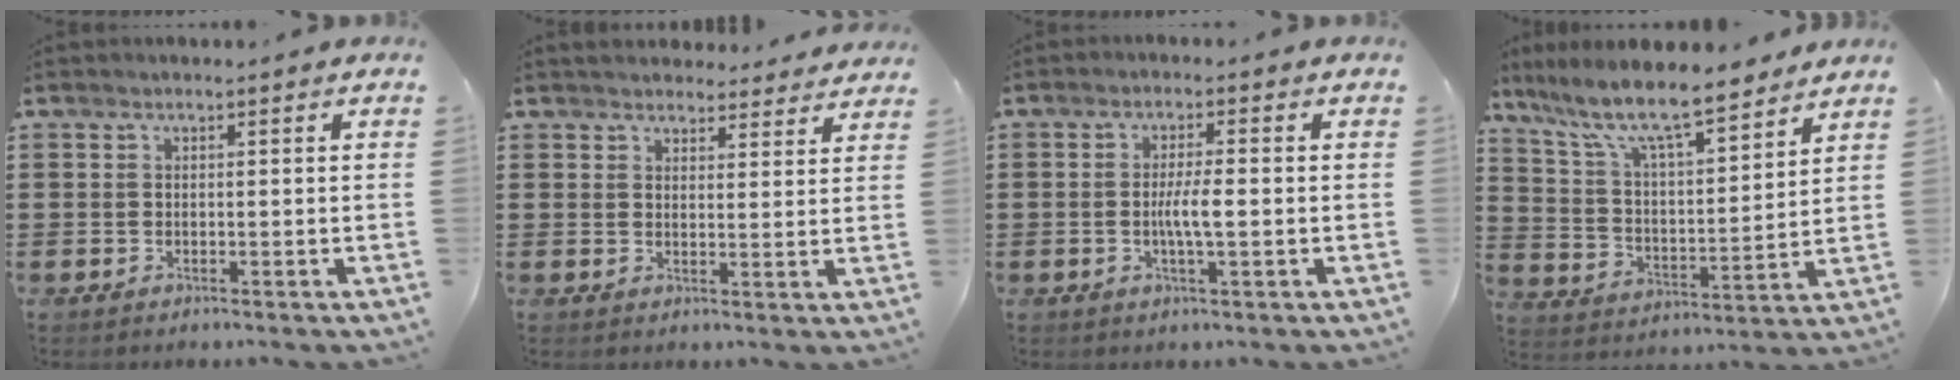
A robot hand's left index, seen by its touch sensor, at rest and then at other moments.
{"total": 3.5, "force": [3.5, 0.6, 0.3], "torque": [-0.008, -0.012, 0.063]}
{"total": 4.1, "force": [-0.5, 0.6, 4.0], "torque": [-0.077, -0.002, -0.012]}
{"total": 9.6, "force": [8.1, 1.5, 4.9], "torque": [-0.129, -0.045, 0.137]}